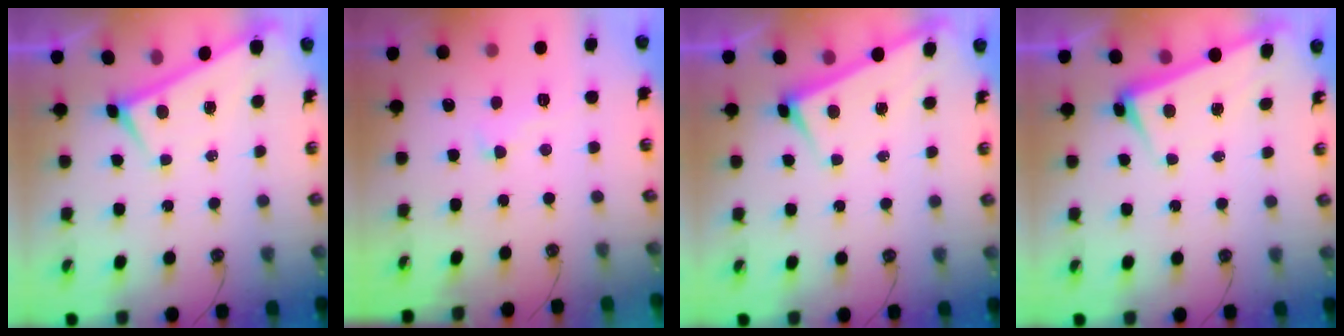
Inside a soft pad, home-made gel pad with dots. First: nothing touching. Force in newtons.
{"total": 1.0, "press": 0.4, "slide": 0.9}
{"total": 3.4, "press": 3.4, "slide": 0.2}
{"total": 2.7, "press": 2.6, "slide": 0.7}